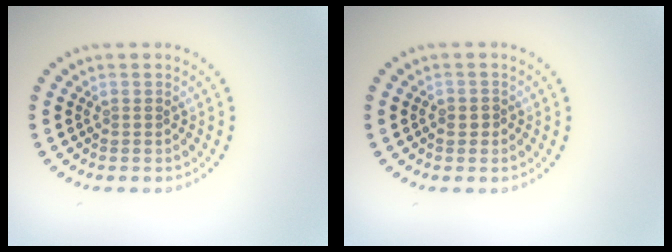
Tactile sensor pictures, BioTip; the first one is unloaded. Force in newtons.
{"total": 0.7, "press": 0.6, "slide": 0.3}